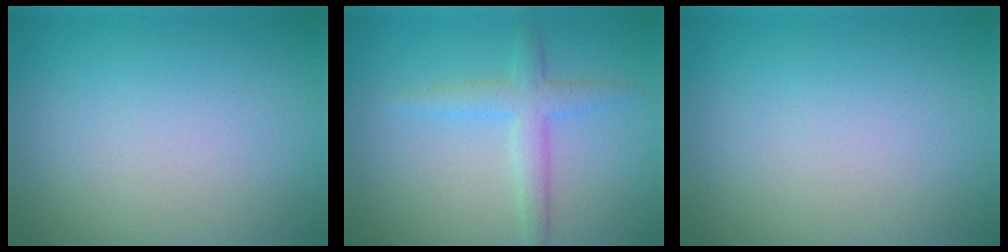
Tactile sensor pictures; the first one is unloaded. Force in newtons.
{"total": 2.7, "press": 2.7, "slide": 0.1}
{"total": 0.0}